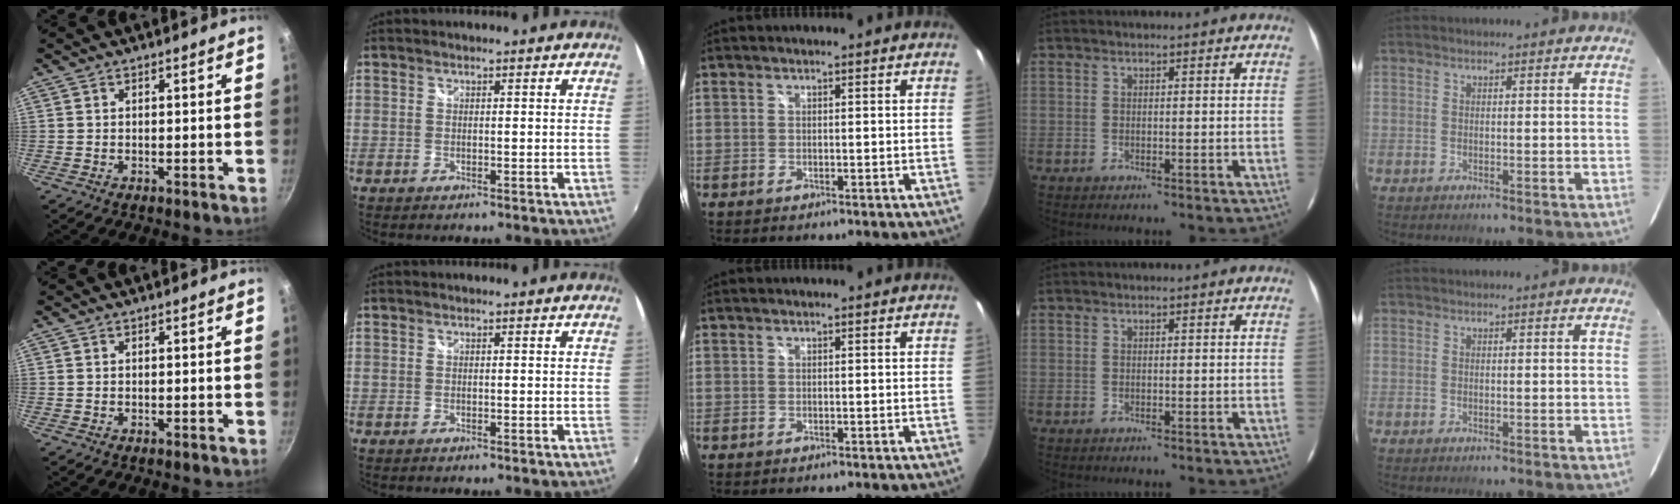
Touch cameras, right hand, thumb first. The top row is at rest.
{}